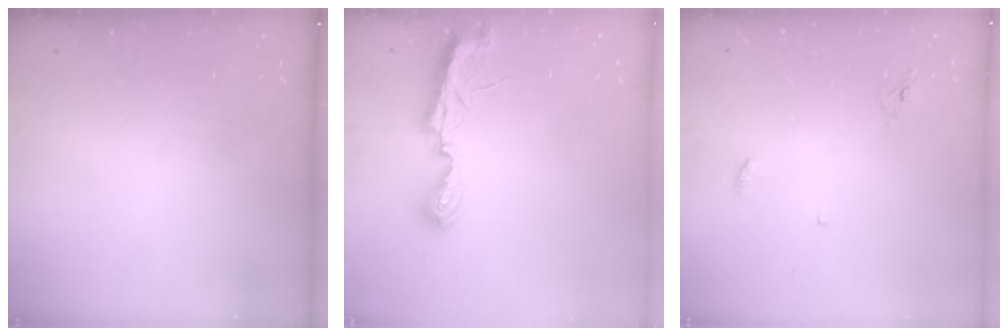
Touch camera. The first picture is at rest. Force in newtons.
{"total": 7.2, "press": 7.2, "slide": 0.1}
{"total": 2.9, "press": 2.9, "slide": 0.2}